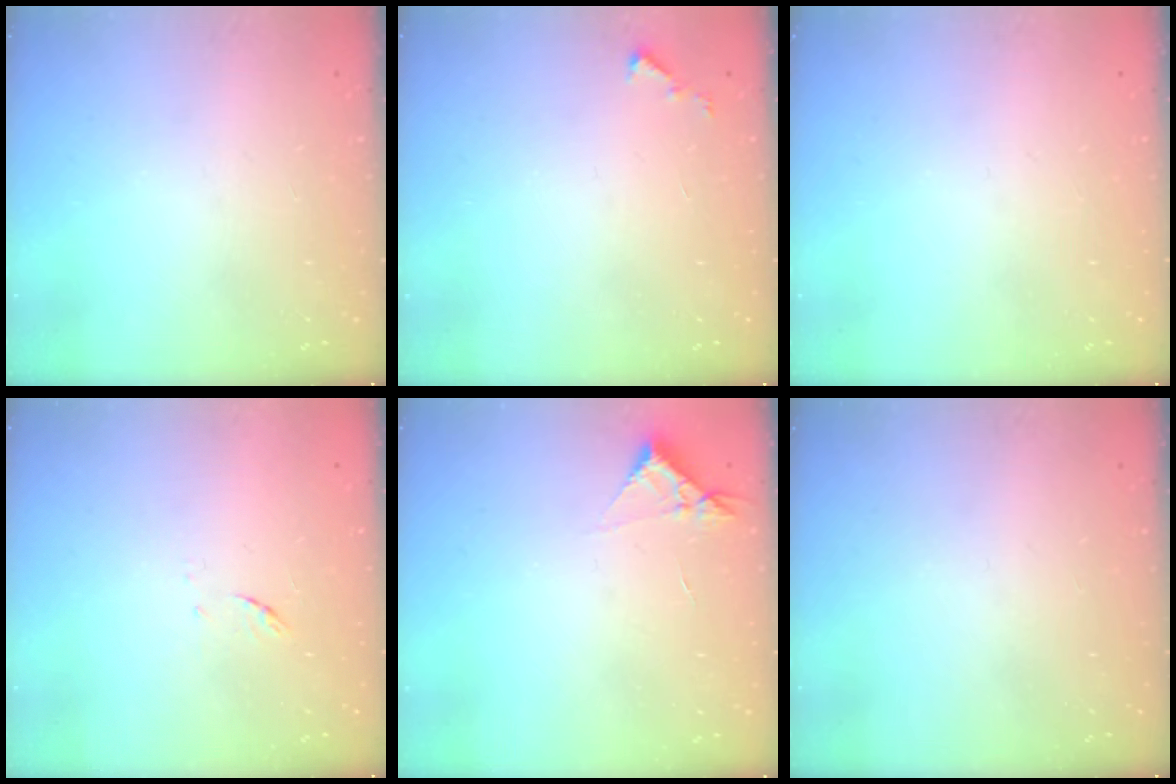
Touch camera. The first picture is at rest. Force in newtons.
{"total": 3.1, "press": 3.1, "slide": 0.2}
{"total": 0.0}
{"total": 4.8, "press": 4.6, "slide": 1.3}
{"total": 3.1, "press": 3.1, "slide": 0.5}
{"total": 0.0}